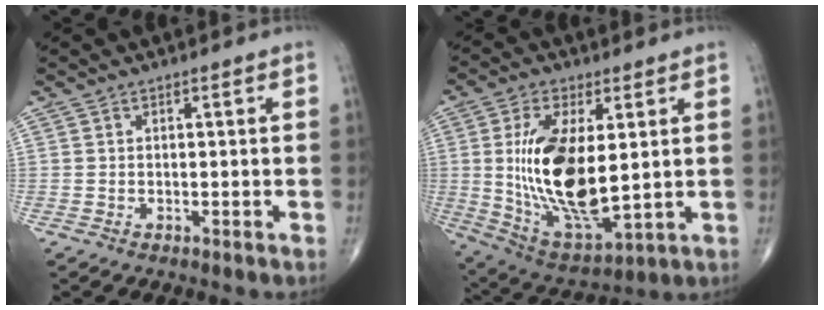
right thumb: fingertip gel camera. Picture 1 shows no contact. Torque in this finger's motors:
{"motor_torque": [1.90, 3.11, 1.93, -0.03, 0.22]}